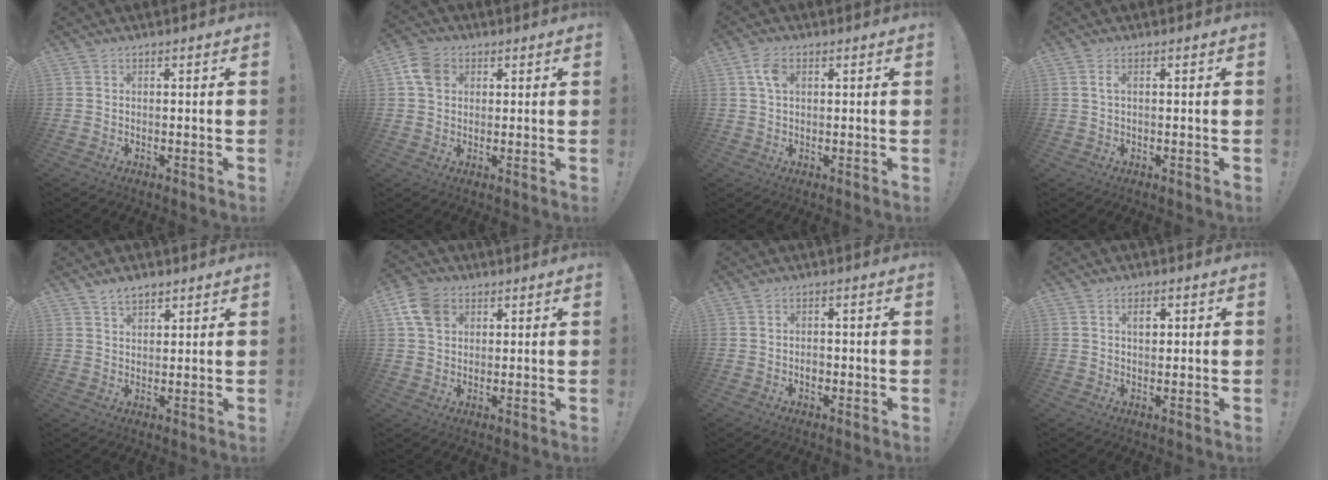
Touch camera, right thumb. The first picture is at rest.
{"total": 7.4, "force": [2.2, 5.7, 4.1], "torque": [-0.084, 0.008, 0.047]}
{"total": 4.5, "force": [1.4, 2.7, 3.3], "torque": [-0.060, 0.005, 0.025]}
{"total": 1.5, "force": [0.2, 0.3, 1.5], "torque": [-0.029, 0.002, 0.003]}
{"total": 4.1, "force": [3.0, 2.0, 1.9], "torque": [-0.026, -0.015, 0.054]}
{"total": 9.0, "force": [3.6, 6.7, 5.0], "torque": [-0.104, 0.005, 0.074]}
{"total": 2.1, "force": [-0.9, 1.5, 1.2], "torque": [-0.013, 0.001, -0.019]}
{"total": 2.5, "force": [0.8, 1.5, 1.9], "torque": [-0.017, -0.003, 0.007]}